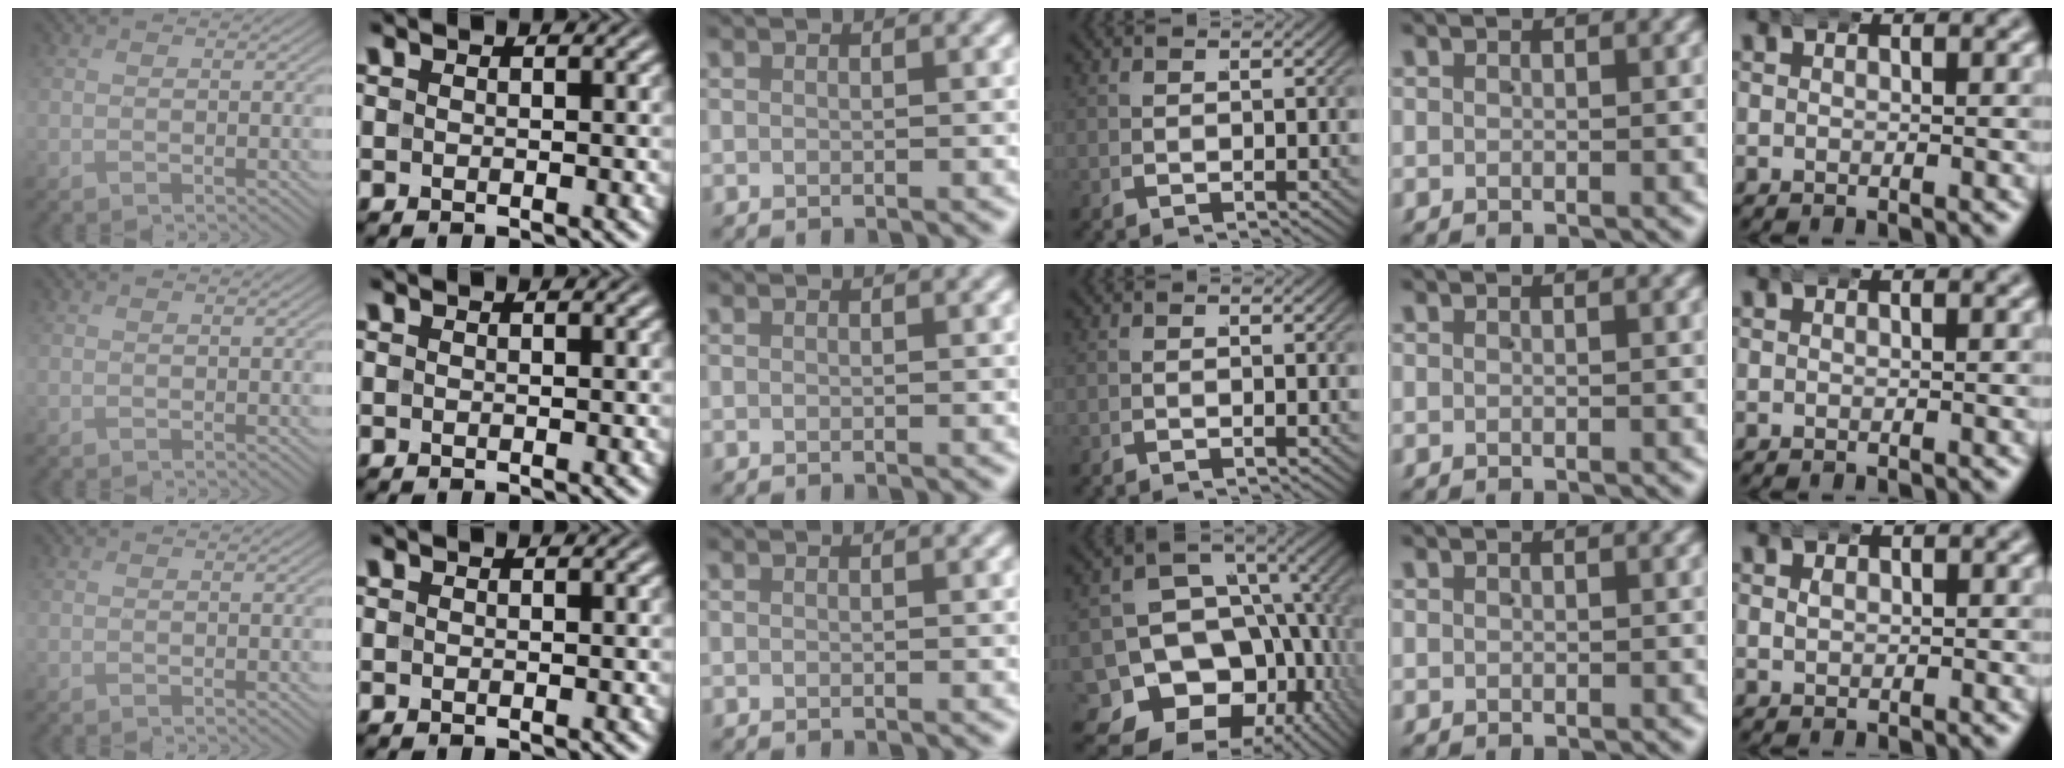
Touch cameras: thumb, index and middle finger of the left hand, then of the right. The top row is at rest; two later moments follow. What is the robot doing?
{"motion": "wrap", "object": "aluminum foil"}